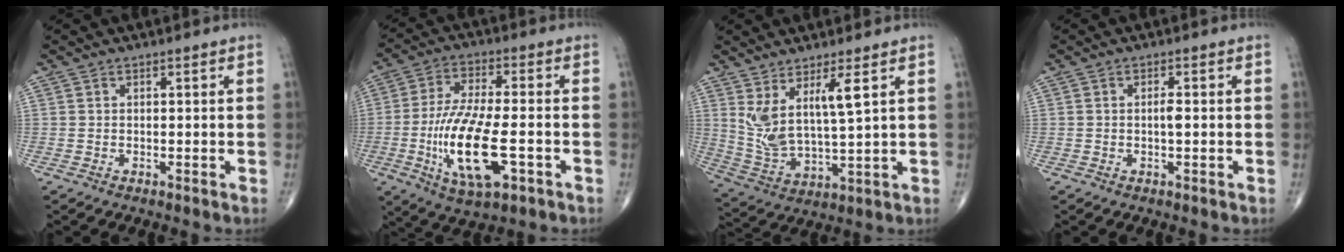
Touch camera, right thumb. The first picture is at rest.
{"total": 15.8, "force": [-4.1, 5.6, 14.2], "torque": [-0.284, 0.006, -0.068]}
{"total": 9.7, "force": [4.3, 2.1, 8.4], "torque": [-0.175, -0.042, 0.094]}
{"total": 1.6, "force": [-0.1, 0.5, 1.5], "torque": [-0.029, 0.001, -0.004]}